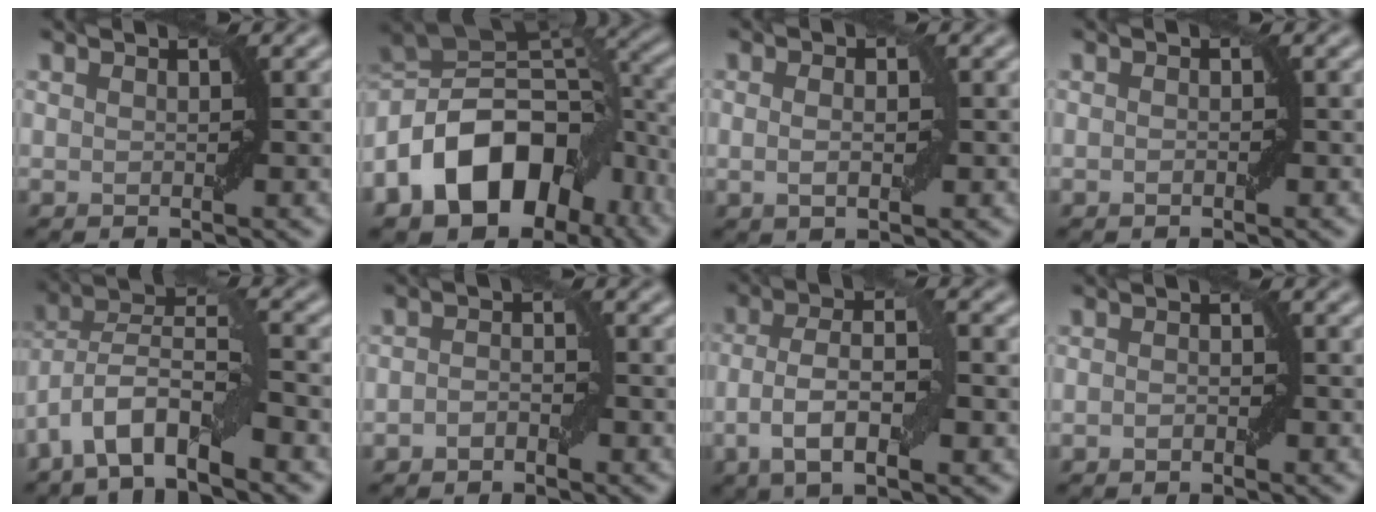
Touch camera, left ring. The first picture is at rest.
{"total": 14.1, "force": [-6.0, 9.4, 8.7], "torque": [-0.153, 0.012, -0.119]}
{"total": 2.2, "force": [0.2, 1.0, 1.9], "torque": [-0.026, -0.002, 0.000]}
{"total": 0.6, "force": [-0.3, 0.2, 0.5], "torque": [-0.008, 0.002, -0.003]}
{"total": 6.5, "force": [-3.7, 2.1, 4.9], "torque": [-0.086, 0.011, -0.079]}
{"total": 1.4, "force": [-0.8, 0.7, 0.9], "torque": [-0.018, 0.004, -0.017]}
{"total": 6.7, "force": [-1.7, 2.4, 6.0], "torque": [-0.113, 0.006, -0.033]}
{"total": 0.9, "force": [-0.4, 0.3, 0.7], "torque": [-0.011, 0.003, -0.007]}